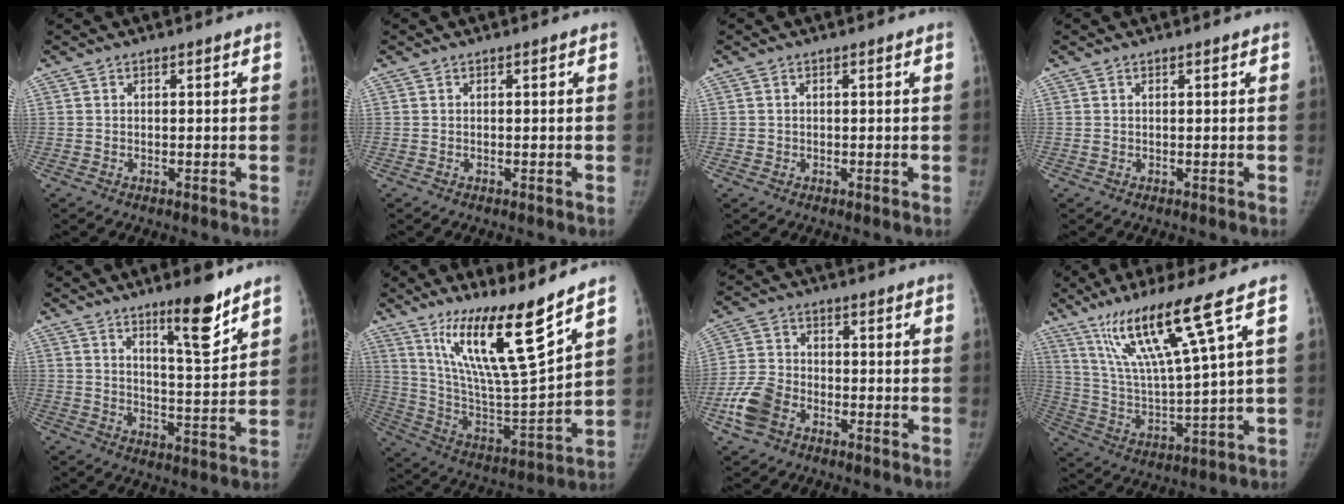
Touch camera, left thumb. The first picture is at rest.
{"total": 0.0}
{"total": 0.7, "force": [0.0, 0.7, 0.0], "torque": [0.004, 0.003, 0.000]}
{"total": 0.7, "force": [0.3, 0.4, 0.4], "torque": [-0.005, 0.001, 0.006]}
{"total": 10.1, "force": [7.0, 1.7, 7.0], "torque": [-0.094, -0.057, 0.113]}
{"total": 19.4, "force": [12.8, 2.1, 14.4], "torque": [-0.222, -0.081, 0.239]}
{"total": 8.2, "force": [-4.0, 5.5, 4.5], "torque": [-0.096, 0.016, -0.081]}
{"total": 16.1, "force": [9.2, 0.0, 13.3], "torque": [-0.247, -0.044, 0.178]}